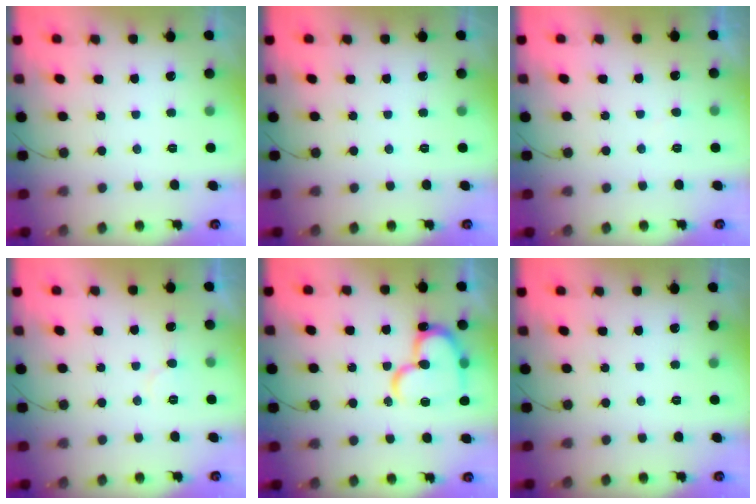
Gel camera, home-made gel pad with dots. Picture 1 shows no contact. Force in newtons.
{"total": 0.0}
{"total": 4.0, "press": 4.0, "slide": 0.2}
{"total": 5.6, "press": 5.6, "slide": 0.4}
{"total": 18.1, "press": 18.1, "slide": 1.8}
{"total": 0.0}